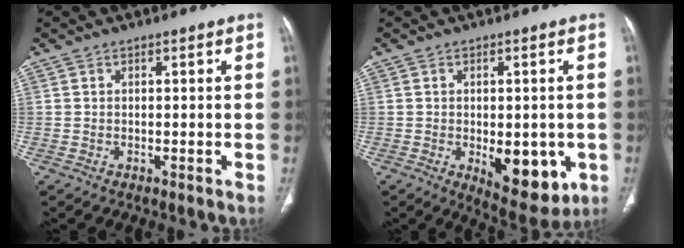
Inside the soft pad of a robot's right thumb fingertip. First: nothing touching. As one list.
[{"total": 11.0, "force": [-2.7, 5.6, 9.1], "torque": [-0.090, -0.011, -0.023]}]